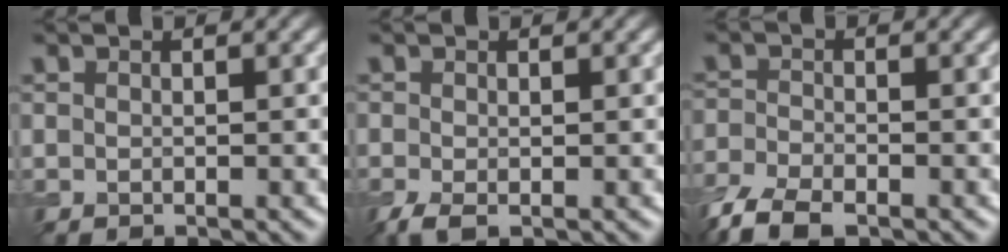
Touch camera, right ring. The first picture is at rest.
{"total": 1.6, "force": [-0.7, 0.7, 1.3], "torque": [-0.034, -0.009, -0.015]}
{"total": 5.0, "force": [-3.6, 2.0, 2.9], "torque": [-0.063, -0.012, -0.081]}